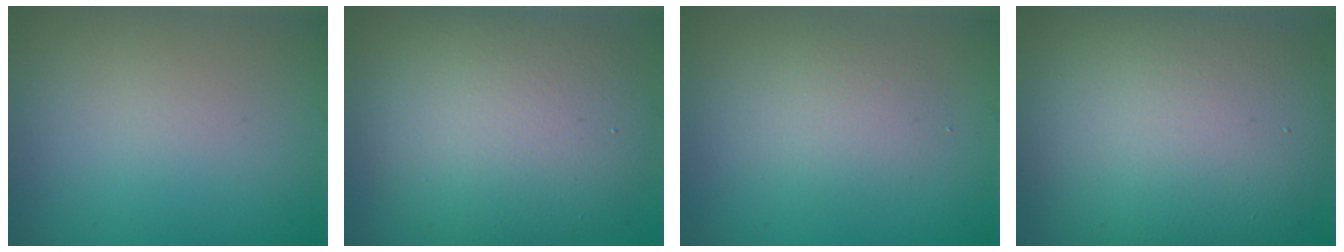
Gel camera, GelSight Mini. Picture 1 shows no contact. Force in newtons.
{"total": 9.6, "press": 9.5, "slide": 0.9}
{"total": 2.1, "press": 2.1, "slide": 0.2}
{"total": 12.4, "press": 12.4, "slide": 0.6}